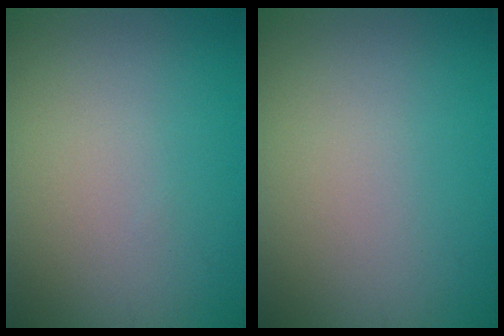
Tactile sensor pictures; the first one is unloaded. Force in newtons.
{"total": 0.0}